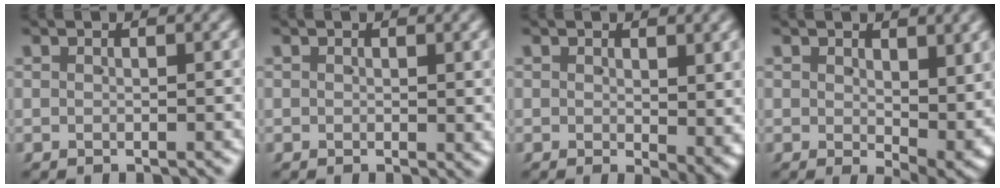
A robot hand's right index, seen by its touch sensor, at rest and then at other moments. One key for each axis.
{"total": 0.8, "fx": 0.3, "fy": 0.5, "fz": 0.6, "tx": -0.004, "ty": -0.003, "tz": 0.005}
{"total": 2.2, "fx": 0.4, "fy": 0.9, "fz": 2.0, "tx": -0.013, "ty": -0.008, "tz": 0.009}
{"total": 4.1, "fx": 0.7, "fy": 1.7, "fz": 3.6, "tx": -0.037, "ty": -0.015, "tz": 0.019}